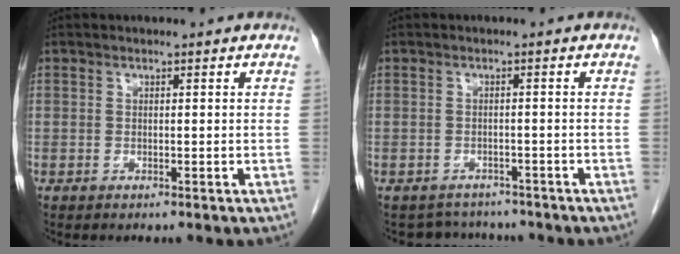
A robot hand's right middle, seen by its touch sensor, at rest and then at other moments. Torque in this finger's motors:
{"motor_torque": [-0.13, -0.07, -0.09, -0.02]}